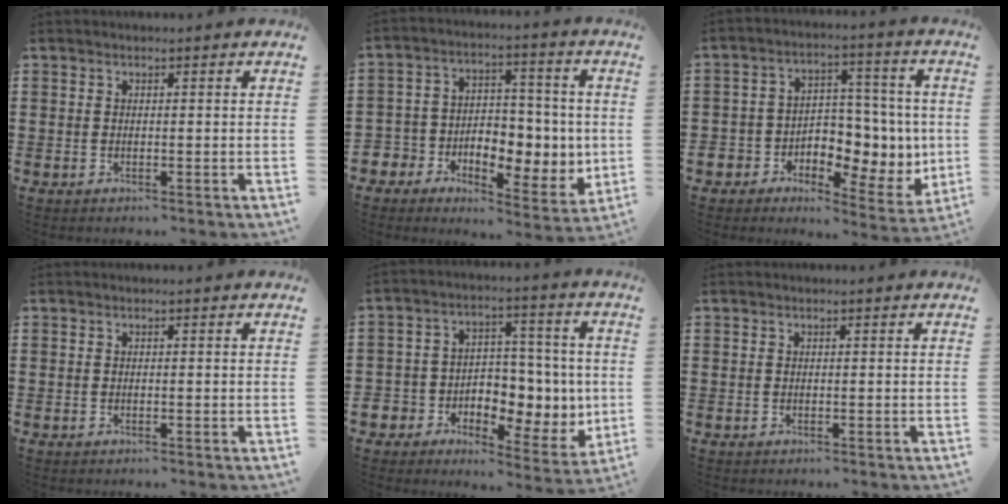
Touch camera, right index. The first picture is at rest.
{"total": 6.4, "force": [-0.3, 6.0, 2.2], "torque": [-0.056, -0.012, -0.003]}
{"total": 6.6, "force": [-0.1, 6.1, 2.5], "torque": [-0.055, -0.008, 0.002]}
{"total": 0.0}
{"total": 6.7, "force": [0.2, 6.3, 2.1], "torque": [-0.051, -0.013, 0.008]}
{"total": 0.0}